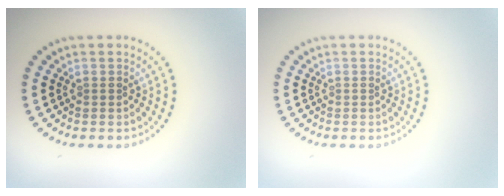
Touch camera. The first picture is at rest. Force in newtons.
{"total": 0.0}